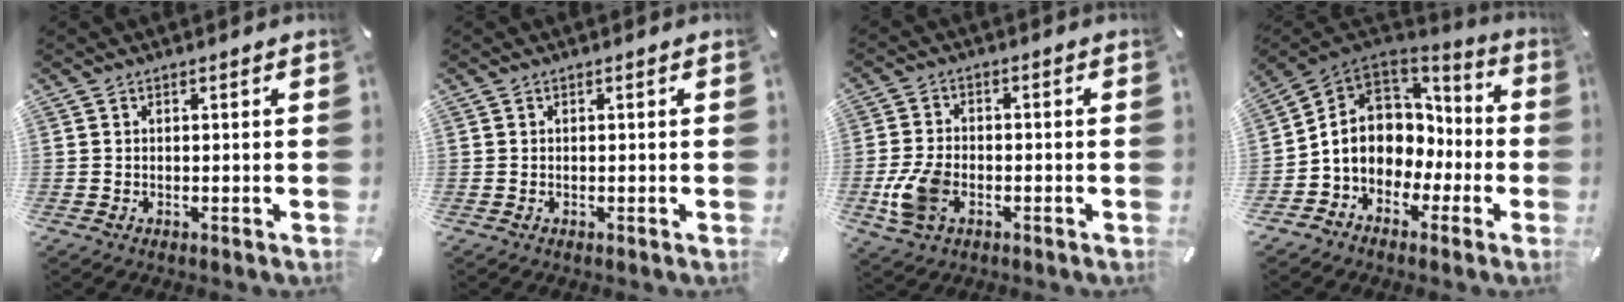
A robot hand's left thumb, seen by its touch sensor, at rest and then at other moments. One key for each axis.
{"total": 0.0}
{"total": 8.6, "fx": -2.7, "fy": 5.6, "fz": 5.9, "tx": -0.137, "ty": 0.005, "tz": -0.049}
{"total": 10.7, "fx": -1.5, "fy": 9.6, "fz": 4.4, "tx": -0.114, "ty": -0.003, "tz": -0.023}